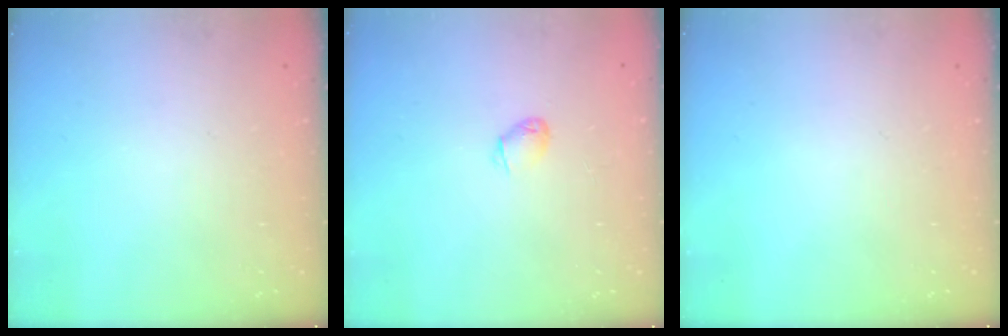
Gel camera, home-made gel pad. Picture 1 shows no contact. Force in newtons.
{"total": 2.3, "press": 2.3, "slide": 0.5}
{"total": 0.0}